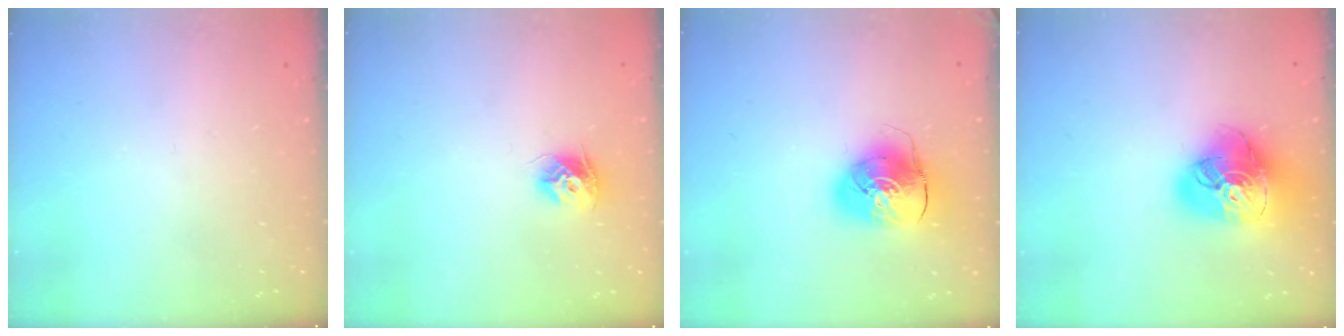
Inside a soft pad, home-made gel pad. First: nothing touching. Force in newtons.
{"total": 9.1, "press": 9.1, "slide": 0.3}
{"total": 11.2, "press": 11.0, "slide": 1.9}
{"total": 20.6, "press": 20.5, "slide": 2.1}